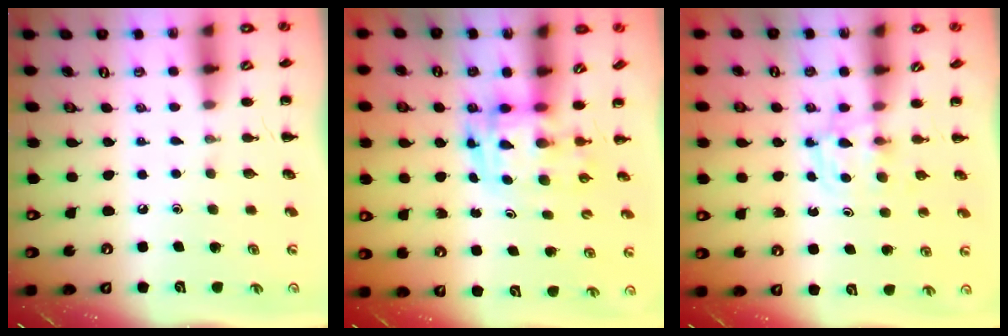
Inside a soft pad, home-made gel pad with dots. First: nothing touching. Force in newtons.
{"total": 3.7, "press": 3.6, "slide": 0.7}
{"total": 2.9, "press": 2.6, "slide": 1.2}